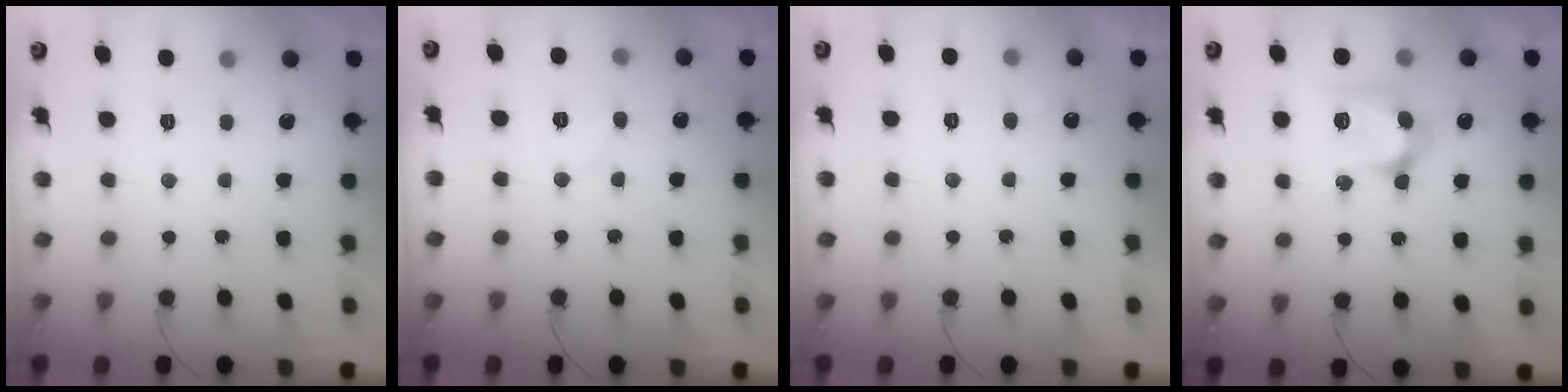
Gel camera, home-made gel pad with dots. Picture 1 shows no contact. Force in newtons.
{"total": 4.8, "press": 4.8, "slide": 0.6}
{"total": 4.5, "press": 4.5, "slide": 0.4}
{"total": 12.9, "press": 12.9, "slide": 0.5}